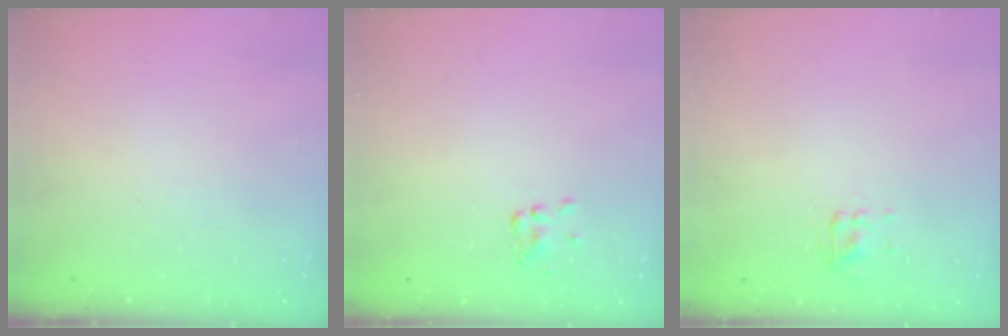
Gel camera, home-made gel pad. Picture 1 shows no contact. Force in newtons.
{"total": 1.8, "press": 1.7, "slide": 0.7}
{"total": 2.8, "press": 2.6, "slide": 1.0}